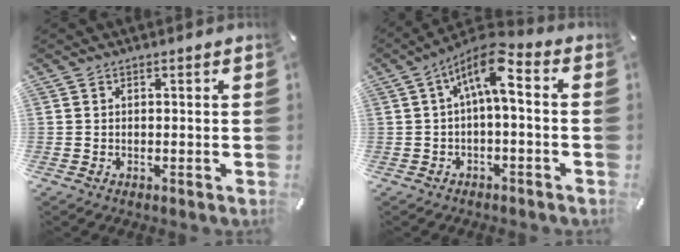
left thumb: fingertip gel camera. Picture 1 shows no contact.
{"total": 9.7, "force": [1.9, 3.8, 8.8], "torque": [-0.155, -0.003, 0.031]}